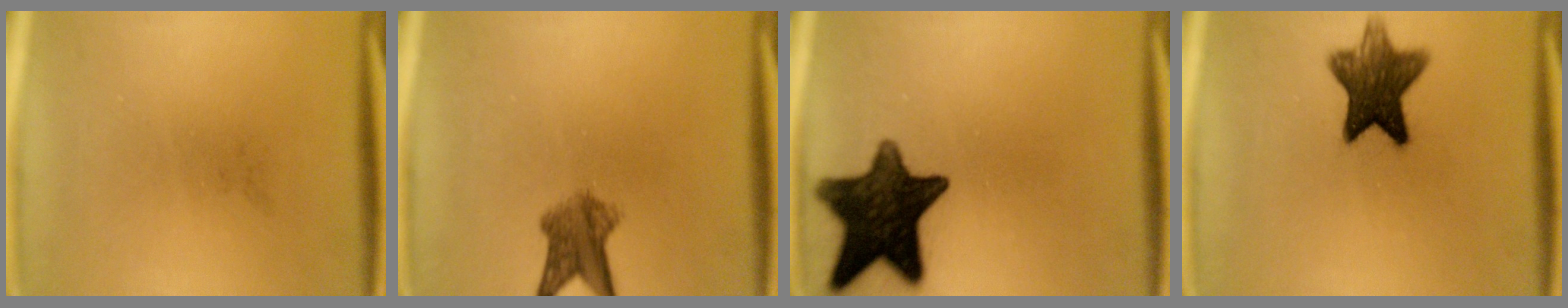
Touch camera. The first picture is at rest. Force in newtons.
{"total": 5.1}
{"total": 14.5}
{"total": 10.2}